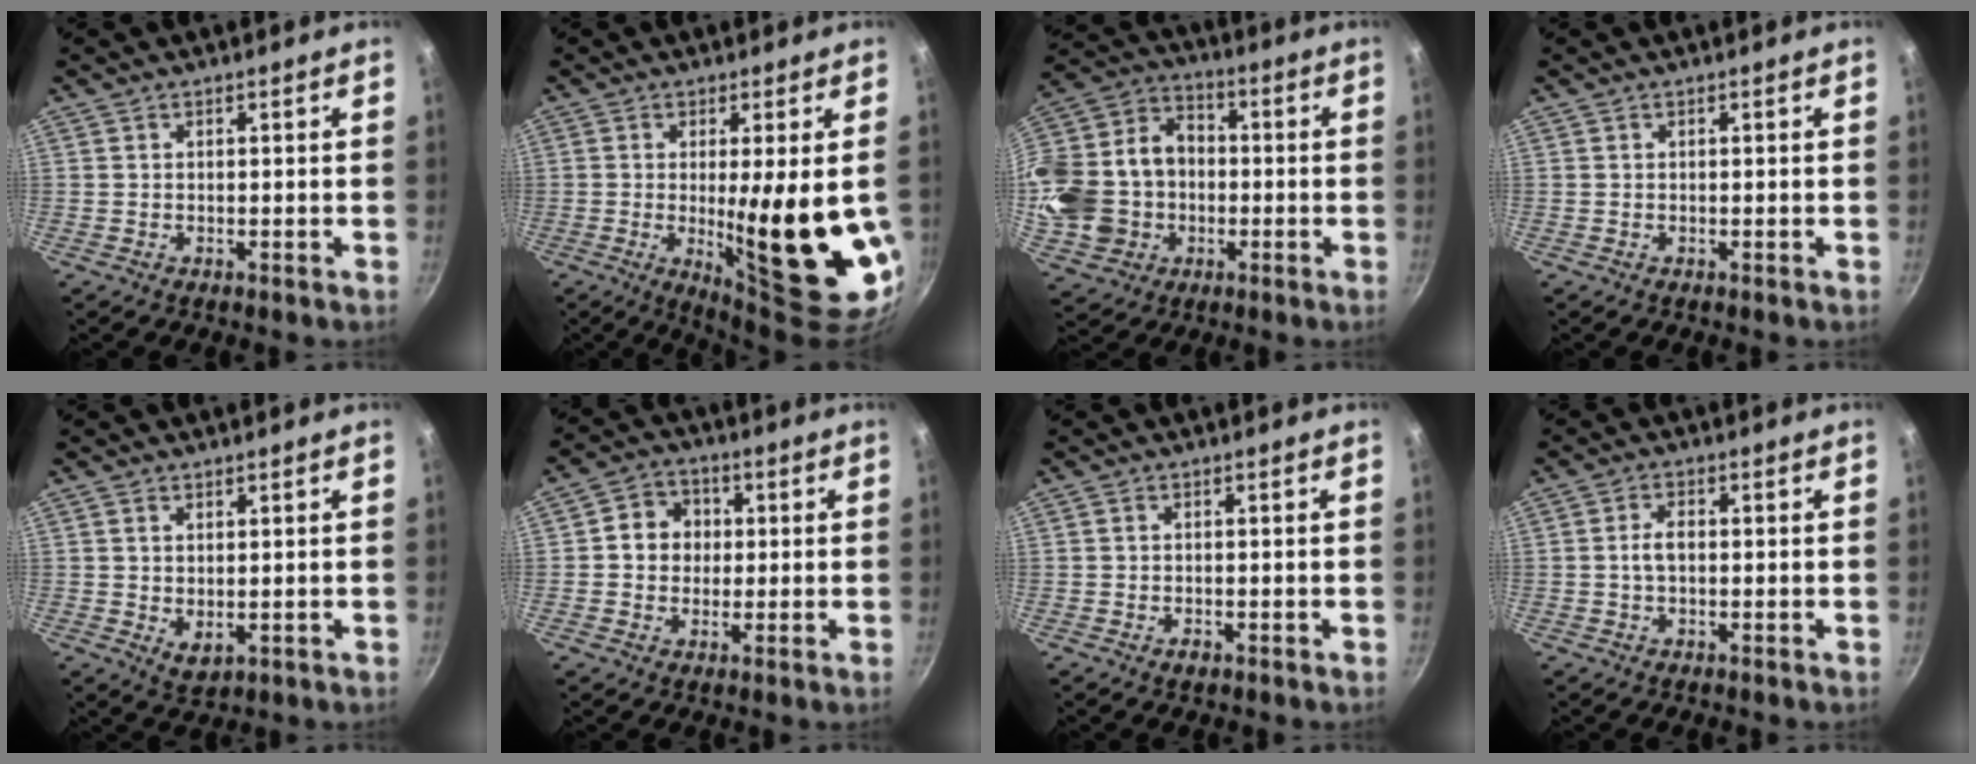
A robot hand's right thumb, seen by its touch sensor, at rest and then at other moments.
{"total": 16.4, "force": [-1.5, 3.3, 16.0], "torque": [-0.223, -0.028, -0.006]}
{"total": 21.8, "force": [-2.4, 17.9, 12.3], "torque": [-0.244, 0.047, -0.033]}
{"total": 0.0}
{"total": 3.4, "force": [0.6, 2.1, 2.6], "torque": [-0.039, -0.010, 0.016]}
{"total": 7.0, "force": [0.7, 6.3, 3.1], "torque": [-0.019, 0.008, -0.001]}
{"total": 1.4, "force": [-0.6, 0.8, 0.9], "torque": [-0.015, 0.000, -0.011]}
{"total": 2.9, "force": [-0.1, 1.7, 2.4], "torque": [-0.043, 0.012, -0.005]}